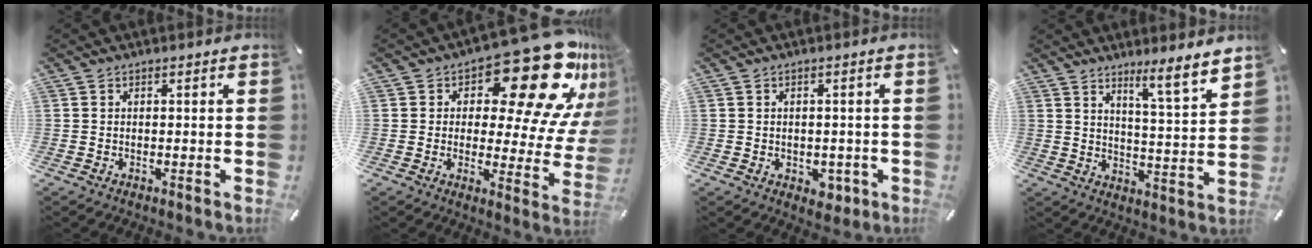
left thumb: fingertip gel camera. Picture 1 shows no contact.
{"total": 24.5, "force": [14.2, 9.6, 17.6], "torque": [-0.228, -0.104, 0.230]}
{"total": 3.5, "force": [-1.0, 2.8, 1.9], "torque": [-0.011, 0.000, -0.018]}
{"total": 8.0, "force": [6.9, 0.3, 4.2], "torque": [-0.061, -0.055, 0.115]}